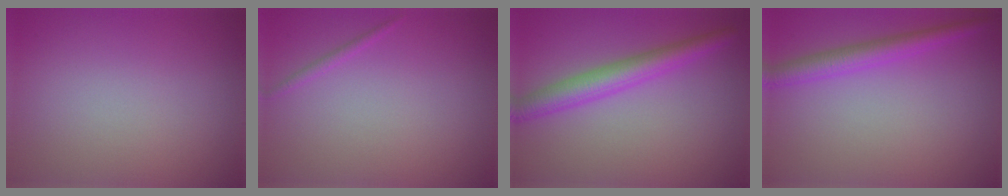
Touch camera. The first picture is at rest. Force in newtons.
{"total": 0.6, "press": 0.6, "slide": 0.1}
{"total": 3.9, "press": 3.9, "slide": 0.1}
{"total": 3.0, "press": 3.0, "slide": 0.0}